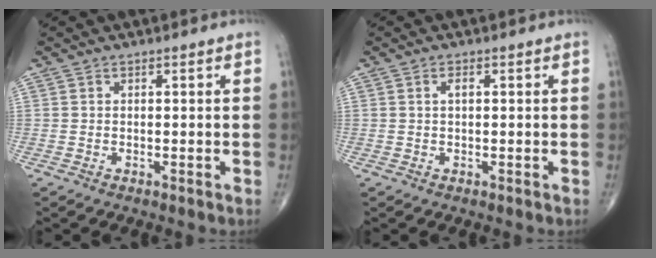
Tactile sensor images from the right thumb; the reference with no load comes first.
{"total": 1.2, "force": [0.3, 0.5, 1.1], "torque": [-0.020, 0.003, 0.003]}